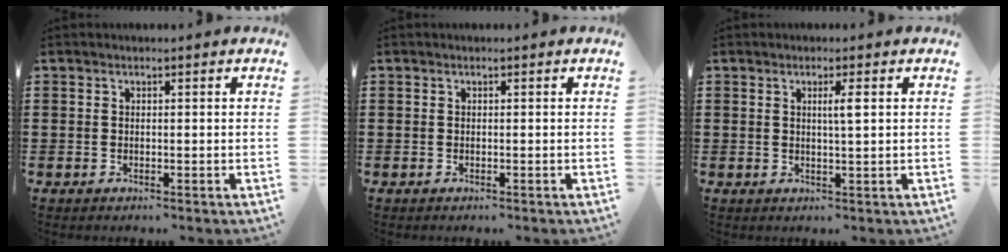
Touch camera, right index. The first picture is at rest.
{"total": 0.0}
{"total": 2.4, "force": [0.6, 0.0, 2.3], "torque": [-0.046, 0.001, 0.008]}